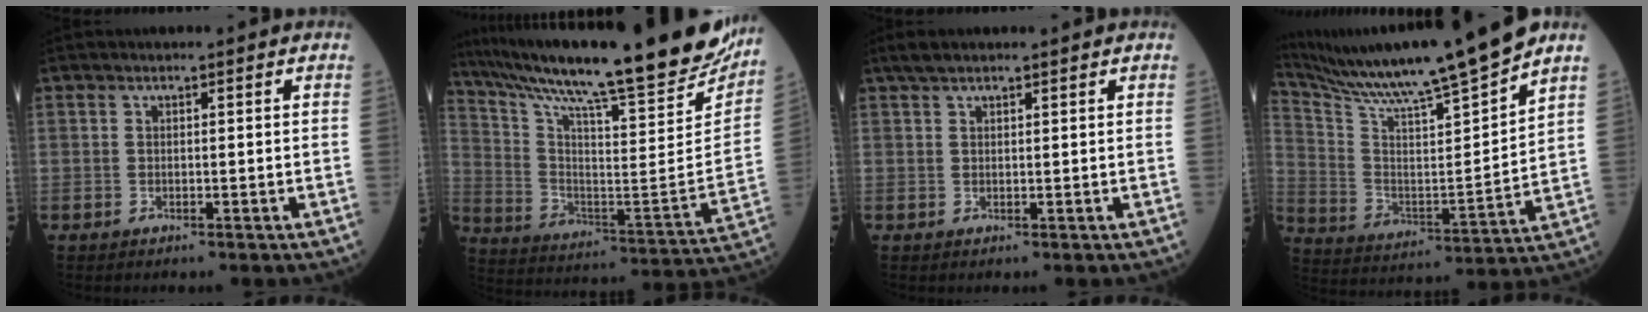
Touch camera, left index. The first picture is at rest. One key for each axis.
{"total": 32.2, "fx": 27.1, "fy": 2.0, "fz": 17.2, "tx": -0.294, "ty": -0.081, "tz": 0.385}
{"total": 2.8, "fx": 2.3, "fy": 0.4, "fz": 1.5, "tx": -0.029, "ty": 0.023, "tz": 0.043}
{"total": 20.4, "fx": 17.8, "fy": -1.3, "fz": 9.9, "tx": -0.187, "ty": -0.024, "tz": 0.296}